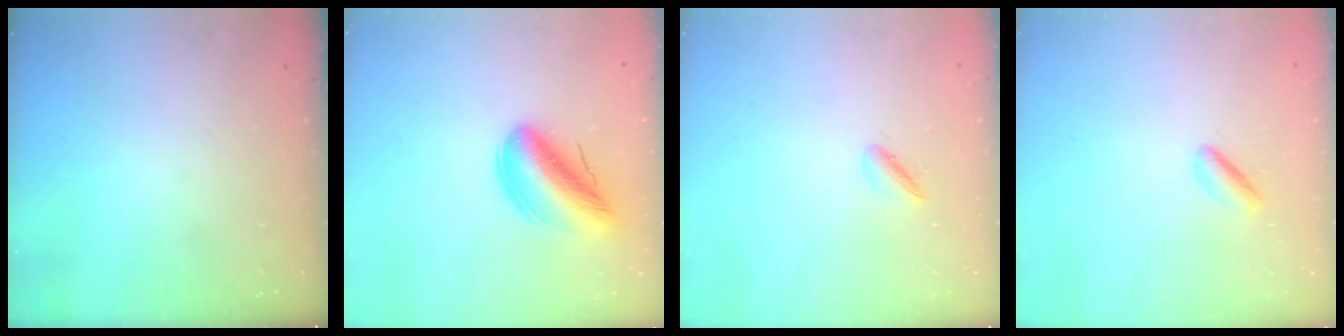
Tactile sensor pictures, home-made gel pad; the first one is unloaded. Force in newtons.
{"total": 14.2, "press": 14.0, "slide": 2.6}
{"total": 2.8, "press": 2.8, "slide": 0.6}
{"total": 2.4, "press": 2.4, "slide": 0.4}